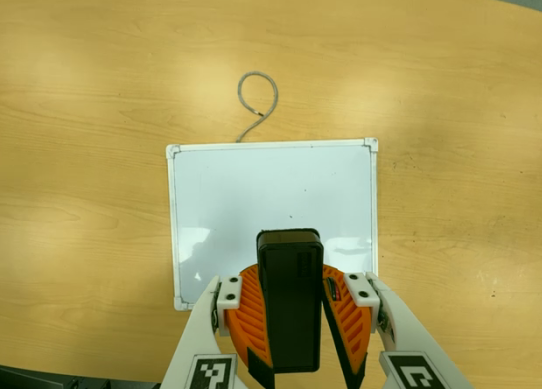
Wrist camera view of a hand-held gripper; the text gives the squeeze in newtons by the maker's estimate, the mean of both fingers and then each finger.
{"total": 10.5, "left": 10.4, "right": 10.6}